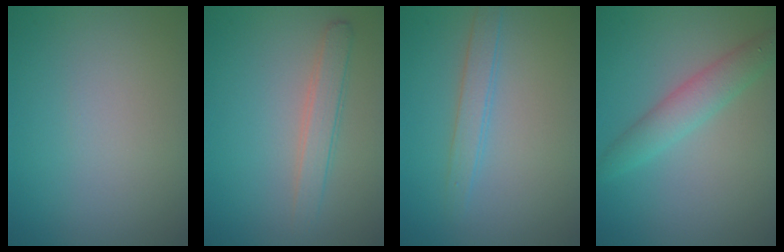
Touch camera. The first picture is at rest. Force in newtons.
{"total": 2.2, "press": 2.2, "slide": 0.1}
{"total": 2.0, "press": 2.0, "slide": 0.1}
{"total": 3.2, "press": 3.2, "slide": 0.0}